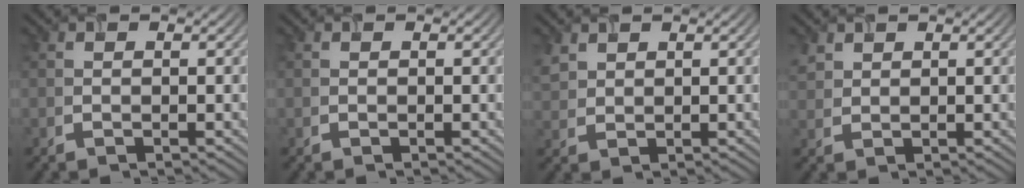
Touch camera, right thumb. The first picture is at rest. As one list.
[{"total": 0.0}, {"total": 2.6, "force": [1.8, 1.6, 1.0], "torque": [-0.033, 0.004, 0.042]}, {"total": 2.1, "force": [1.5, 1.3, 0.7], "torque": [-0.023, 0.004, 0.035]}]